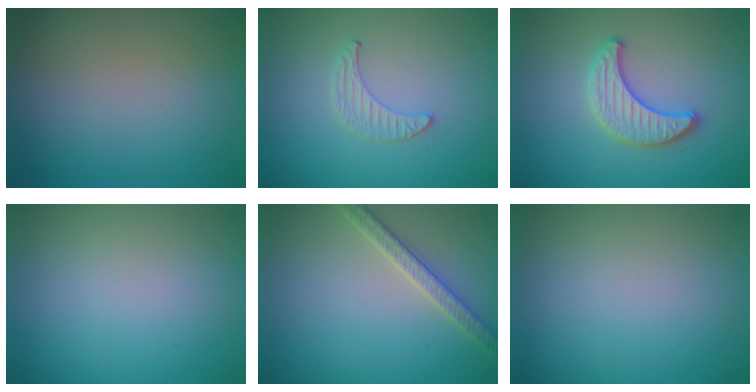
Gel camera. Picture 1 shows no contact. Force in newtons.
{"total": 0.8, "press": 0.8, "slide": 0.2}
{"total": 3.3, "press": 3.2, "slide": 0.7}
{"total": 0.0}
{"total": 2.6, "press": 2.5, "slide": 0.5}
{"total": 0.0}